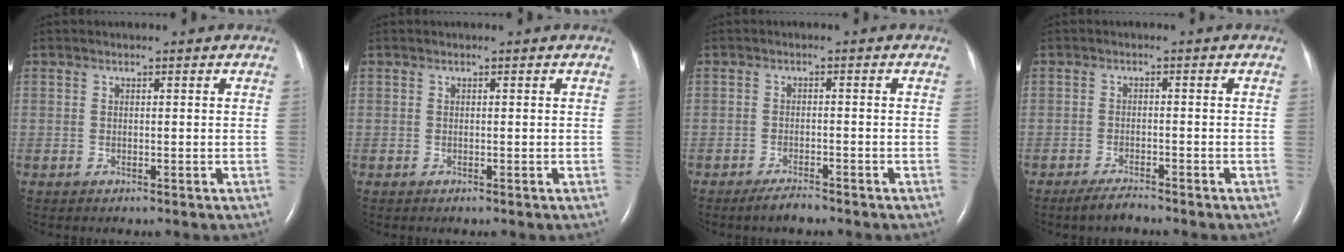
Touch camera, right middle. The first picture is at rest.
{"total": 0.0}
{"total": 2.7, "force": [-2.3, 0.4, 1.4], "torque": [-0.034, -0.005, -0.040]}
{"total": 2.8, "force": [-2.4, 0.2, 1.3], "torque": [-0.034, -0.008, -0.044]}